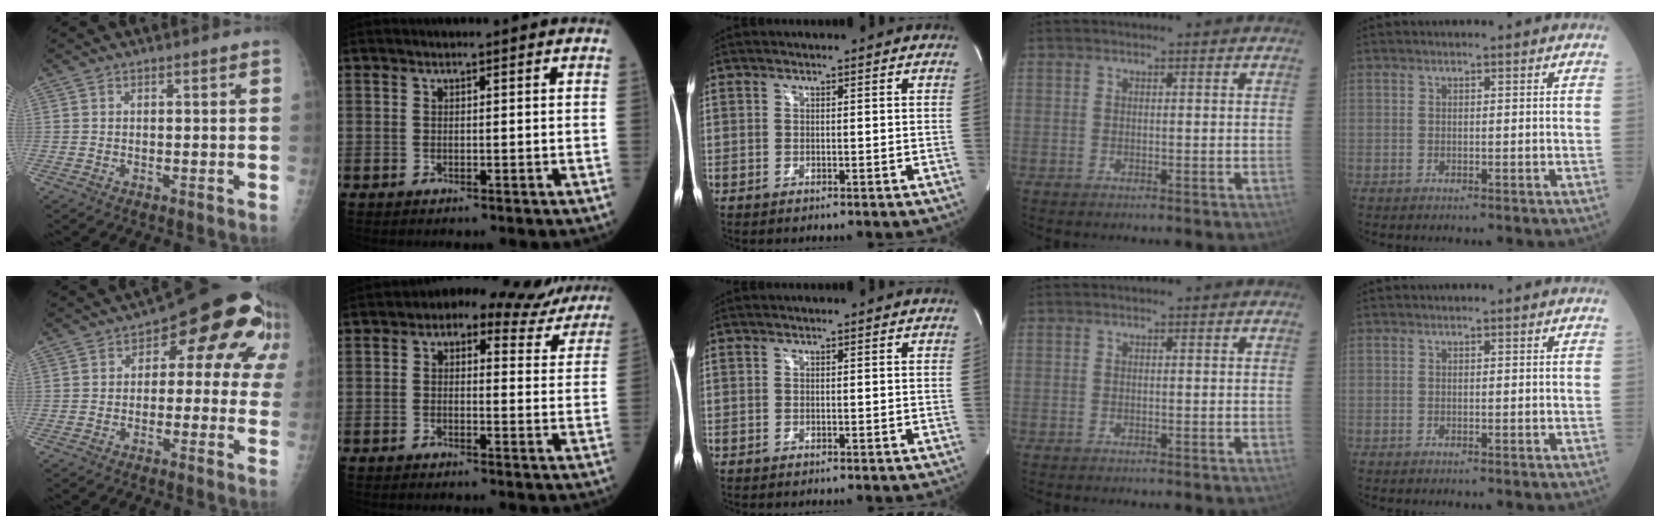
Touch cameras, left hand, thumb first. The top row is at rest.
{"thumb": {"total": 13.7, "force": [3.8, 8.1, 10.4], "torque": [-0.068, 0.018, 0.033]}, "index": {"total": 11.2, "force": [8.7, 5.1, 4.8], "torque": [-0.048, 0.029, 0.086]}}